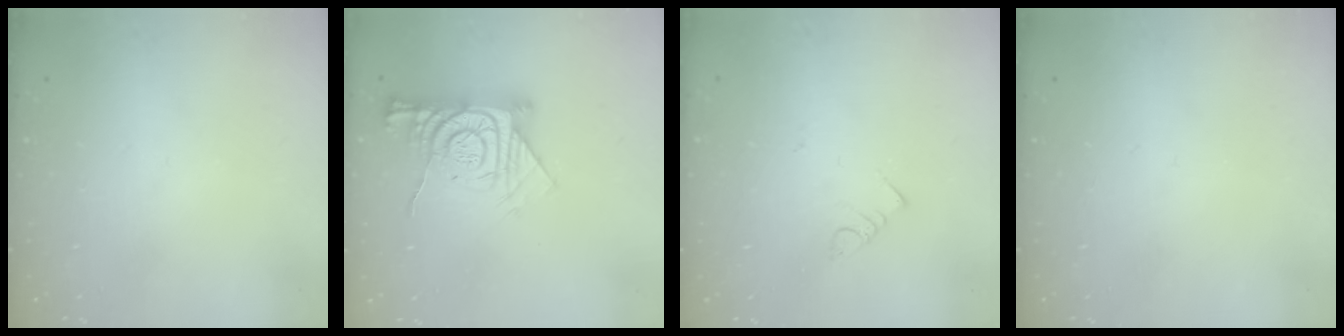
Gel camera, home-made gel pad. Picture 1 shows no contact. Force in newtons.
{"total": 13.6, "press": 13.5, "slide": 1.3}
{"total": 2.7, "press": 2.6, "slide": 0.5}
{"total": 0.0}